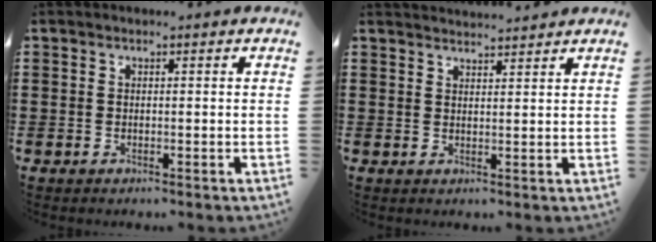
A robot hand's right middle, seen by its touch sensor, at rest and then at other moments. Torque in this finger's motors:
{"motor_torque": [-0.06, -0.08, -0.15, -0.02]}